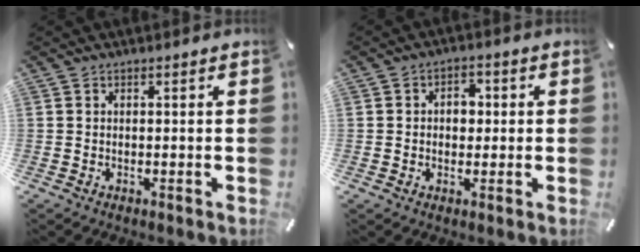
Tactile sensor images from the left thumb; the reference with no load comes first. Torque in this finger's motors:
{"motor_torque": [0.11, 0.08, 0.10, 0.05, 0.02]}